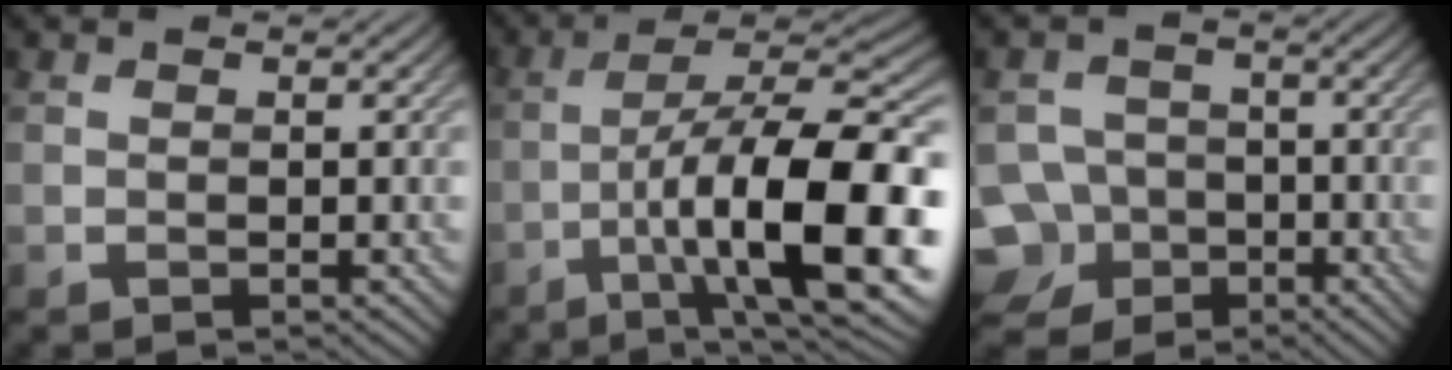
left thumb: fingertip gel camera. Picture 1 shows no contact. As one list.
[{"total": 17.4, "force": [-4.8, 5.4, 15.9], "torque": [-0.229, -0.001, -0.065]}, {"total": 10.2, "force": [-5.4, 8.2, 2.5], "torque": [-0.067, -0.031, -0.109]}]